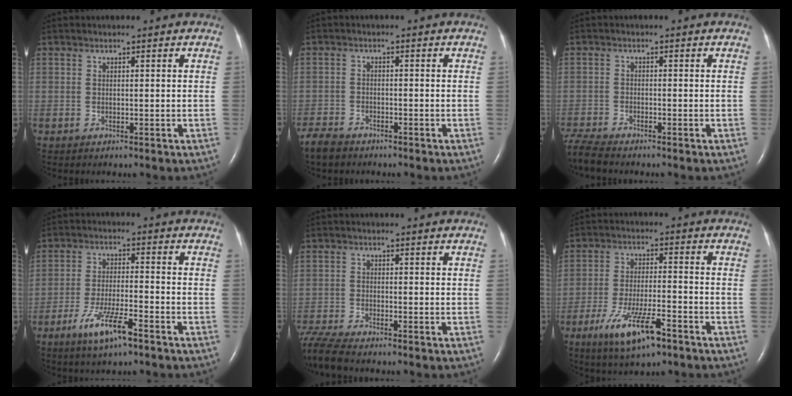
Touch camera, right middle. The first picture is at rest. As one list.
[{"total": 4.4, "force": [-3.9, 1.5, 1.2], "torque": [-0.023, -0.009, -0.073]}, {"total": 5.0, "force": [-4.7, 0.2, 1.6], "torque": [-0.037, -0.019, -0.091]}, {"total": 7.6, "force": [-4.8, 0.9, 5.8], "torque": [-0.120, -0.011, -0.085]}, {"total": 7.3, "force": [-6.7, 0.2, 3.0], "torque": [-0.067, -0.018, -0.125]}, {"total": 10.1, "force": [-6.0, 2.0, 7.9], "torque": [-0.154, -0.018, -0.100]}]